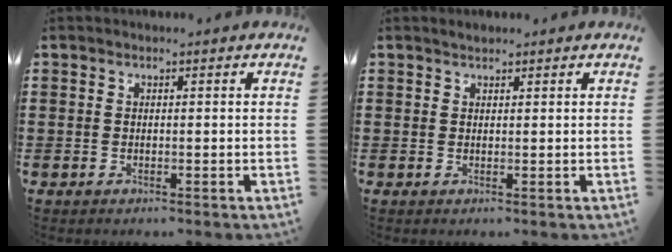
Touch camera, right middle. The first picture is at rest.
{"total": 0.7, "force": [0.7, 0.2, 0.0], "torque": [0.007, -0.004, 0.012]}